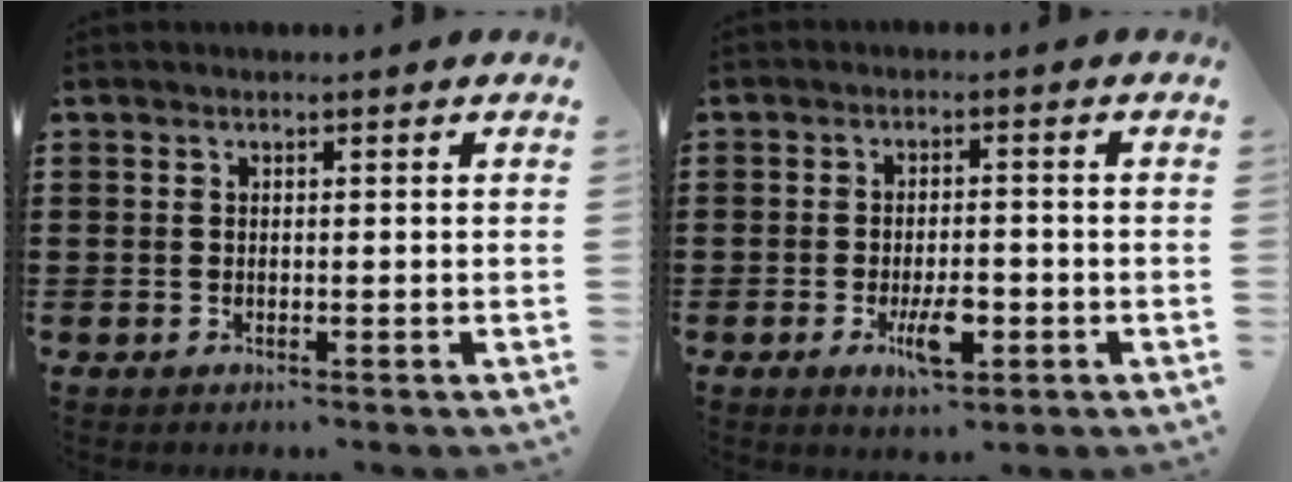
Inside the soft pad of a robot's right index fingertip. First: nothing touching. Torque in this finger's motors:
{"motor_torque": [0.19, 0.15, 0.12, 0.08]}